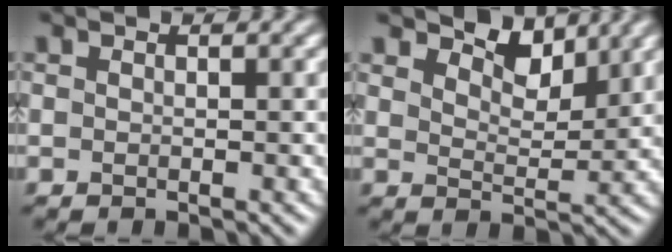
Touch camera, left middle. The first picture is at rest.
{"total": 3.7, "force": [3.2, 1.2, 1.3], "torque": [-0.025, 0.002, 0.047]}